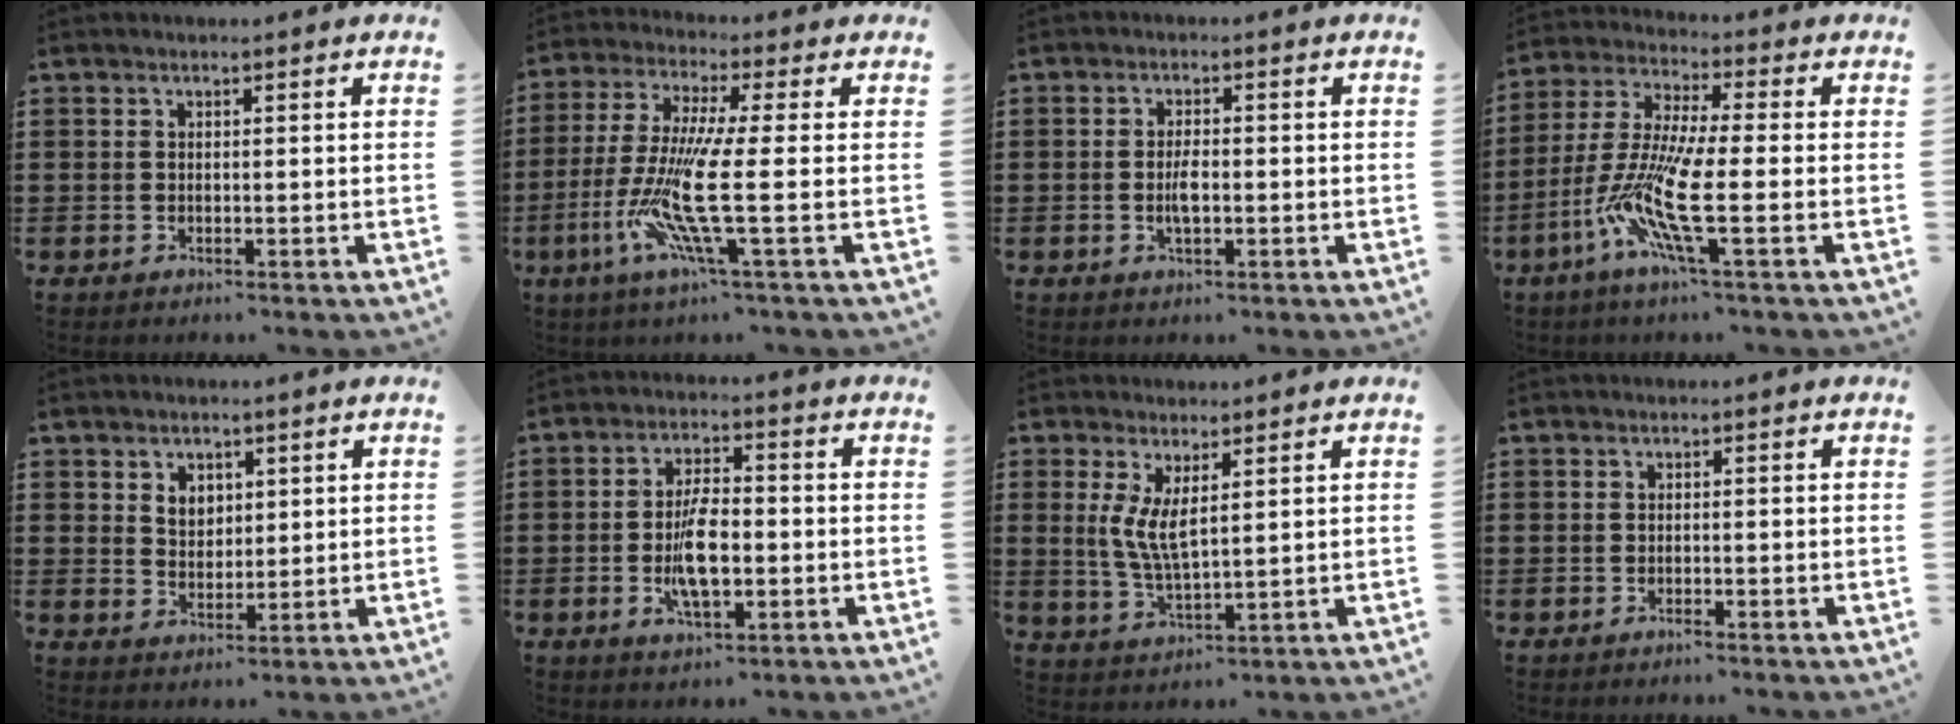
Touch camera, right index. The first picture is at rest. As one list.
[{"total": 12.2, "force": [-2.9, 0.9, 11.8], "torque": [-0.265, -0.025, -0.068]}, {"total": 2.9, "force": [-0.5, 1.1, 2.7], "torque": [-0.056, -0.001, -0.012]}, {"total": 11.6, "force": [-4.0, 1.7, 10.7], "torque": [-0.252, -0.020, -0.087]}, {"total": 3.2, "force": [1.9, 2.4, 1.0], "torque": [-0.029, 0.009, 0.034]}, {"total": 7.3, "force": [-1.3, 3.1, 6.4], "torque": [-0.138, -0.002, -0.028]}, {"total": 5.2, "force": [1.9, 1.5, 4.6], "torque": [-0.095, -0.002, 0.035]}, {"total": 0.7, "force": [-0.6, -0.1, 0.2], "torque": [-0.005, -0.005, -0.012]}]